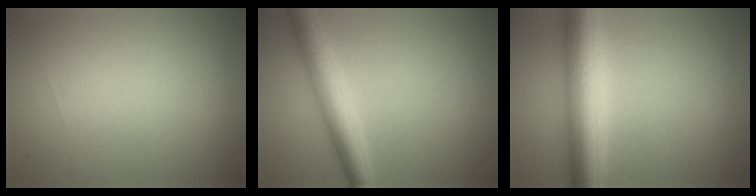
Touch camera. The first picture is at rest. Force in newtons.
{"total": 4.7, "press": 4.7, "slide": 0.1}
{"total": 7.2, "press": 7.2, "slide": 0.1}